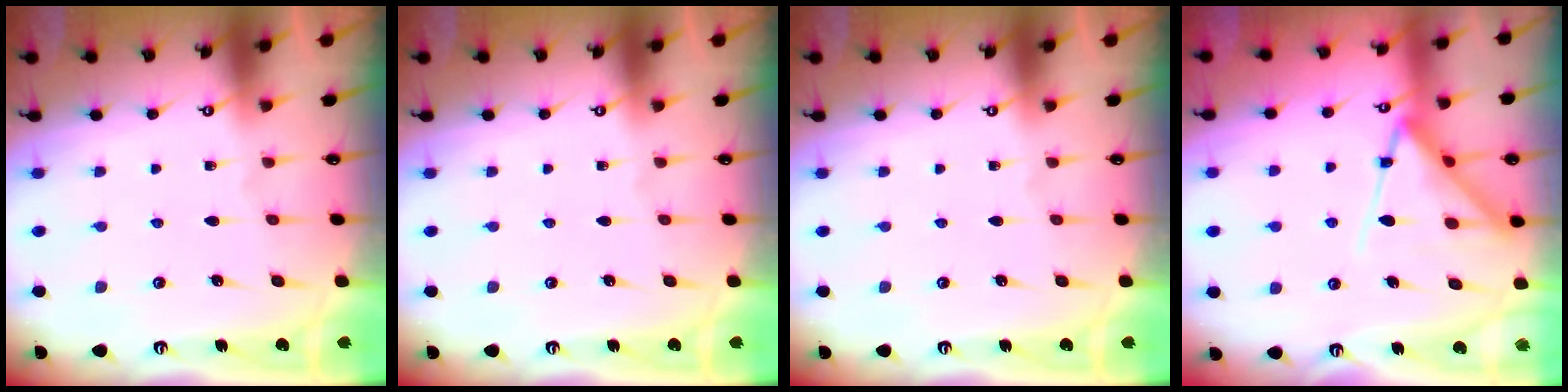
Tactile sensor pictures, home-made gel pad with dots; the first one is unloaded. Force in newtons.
{"total": 0.0}
{"total": 0.0}
{"total": 12.6, "press": 12.6, "slide": 1.0}